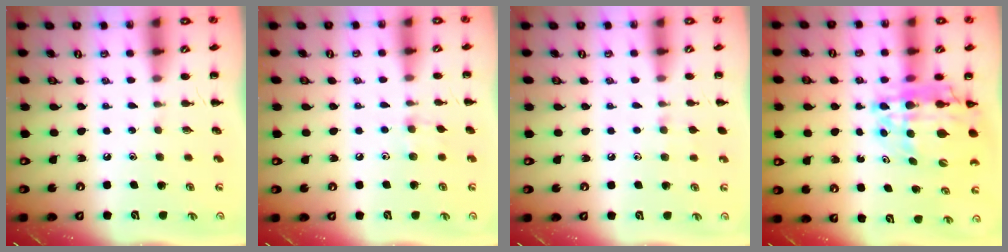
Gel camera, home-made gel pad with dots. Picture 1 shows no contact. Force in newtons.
{"total": 3.6, "press": 3.4, "slide": 1.3}
{"total": 5.2, "press": 4.9, "slide": 1.9}
{"total": 17.0, "press": 16.3, "slide": 4.6}